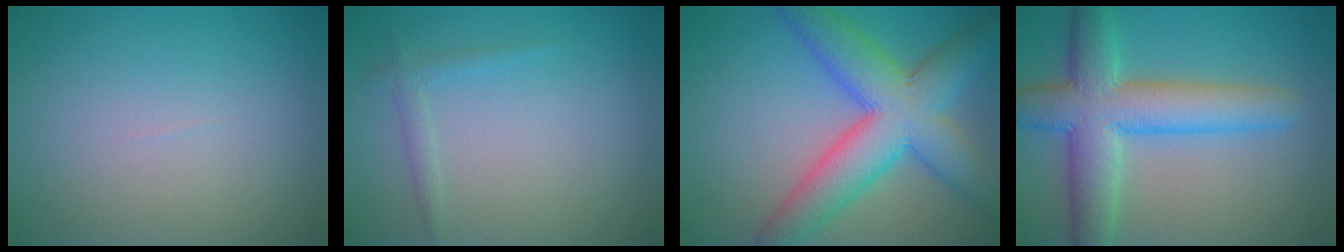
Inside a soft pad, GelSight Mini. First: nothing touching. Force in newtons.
{"total": 1.2, "press": 1.2, "slide": 0.0}
{"total": 9.5, "press": 9.5, "slide": 0.4}
{"total": 8.0, "press": 8.0, "slide": 0.4}